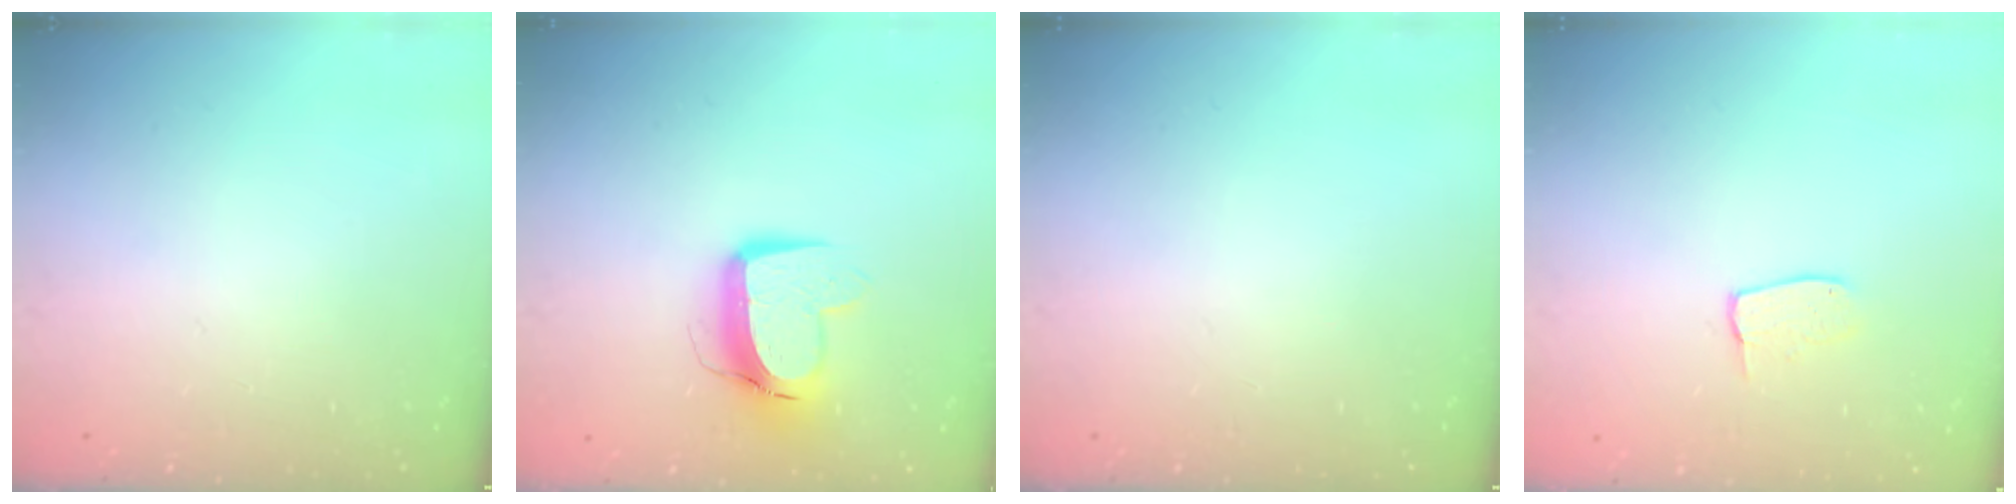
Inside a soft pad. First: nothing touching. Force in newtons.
{"total": 10.2, "press": 10.2, "slide": 1.0}
{"total": 0.0}
{"total": 5.2, "press": 5.2, "slide": 0.3}